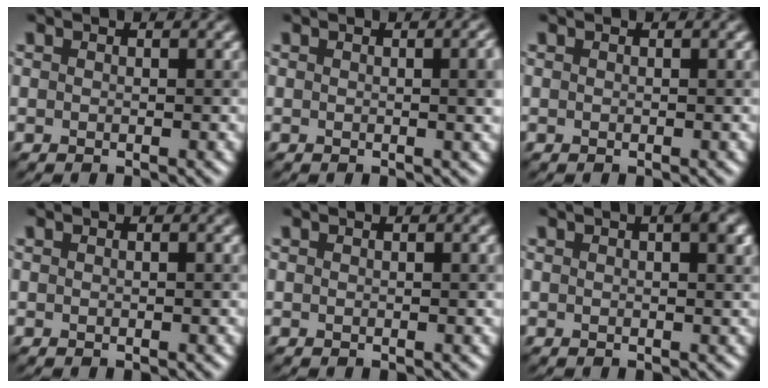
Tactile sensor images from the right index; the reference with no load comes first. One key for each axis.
{"total": 3.2, "fx": 0.3, "fy": 1.1, "fz": 3.0, "tx": -0.018, "ty": 0.017, "tz": 0.000}
{"total": 0.0}
{"total": 0.0}
{"total": 0.6, "fx": 0.1, "fy": 0.2, "fz": 0.5, "tx": -0.003, "ty": 0.004, "tz": -0.002}
{"total": 1.6, "fx": 0.7, "fy": 0.2, "fz": 1.5, "tx": -0.016, "ty": 0.008, "tz": 0.011}